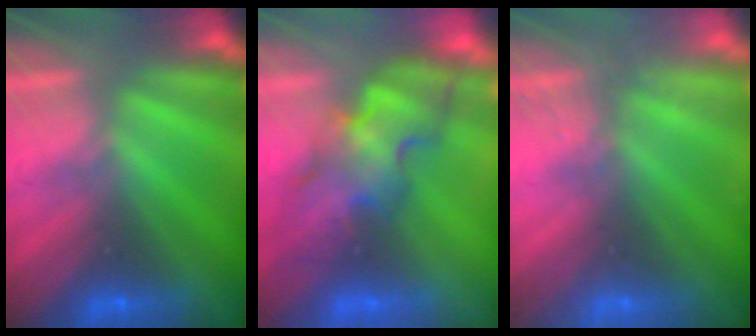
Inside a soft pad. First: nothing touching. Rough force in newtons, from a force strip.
{"total": 3.3}
{"total": 2.7}